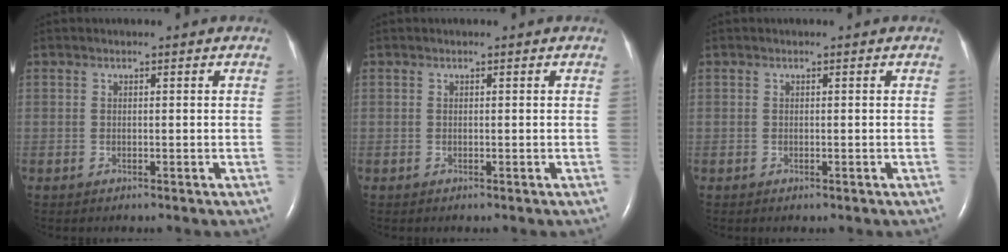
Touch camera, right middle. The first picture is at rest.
{"total": 0.0}
{"total": 0.0}